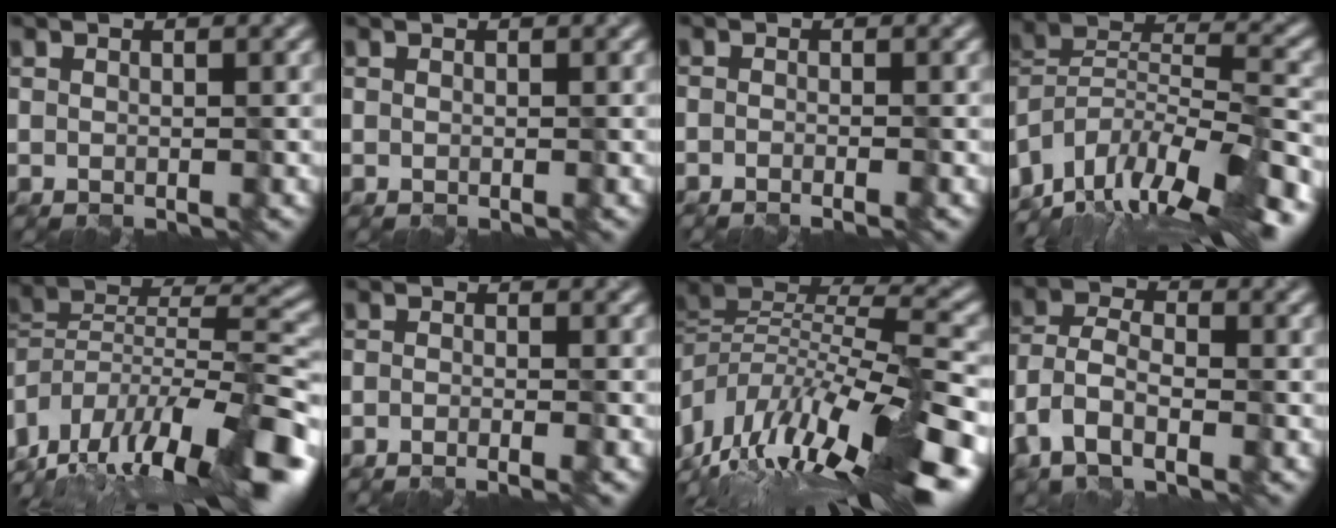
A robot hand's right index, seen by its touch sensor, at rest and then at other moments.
{"total": 0.0}
{"total": 1.8, "force": [-1.0, 0.8, 1.3], "torque": [0.002, -0.004, -0.019]}
{"total": 14.9, "force": [-11.7, 4.2, 8.1], "torque": [-0.139, 0.021, -0.188]}
{"total": 15.8, "force": [-10.6, 5.2, 10.6], "torque": [-0.168, 0.032, -0.173]}
{"total": 2.8, "force": [-1.8, 1.0, 1.8], "torque": [-0.005, -0.003, -0.030]}
{"total": 14.2, "force": [-5.5, 4.2, 12.4], "torque": [-0.211, 0.020, -0.088]}
{"total": 4.9, "force": [-3.1, 2.4, 2.9], "torque": [-0.072, -0.002, -0.068]}